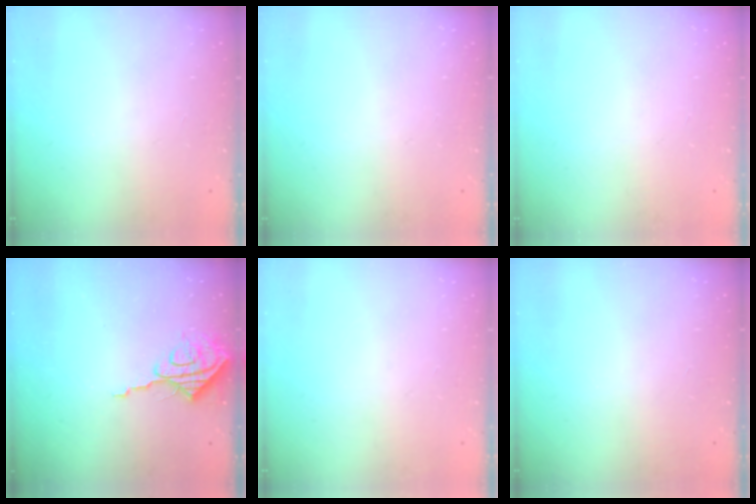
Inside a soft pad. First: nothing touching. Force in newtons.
{"total": 0.0}
{"total": 0.0}
{"total": 8.8, "press": 8.7, "slide": 0.8}
{"total": 0.0}
{"total": 0.0}